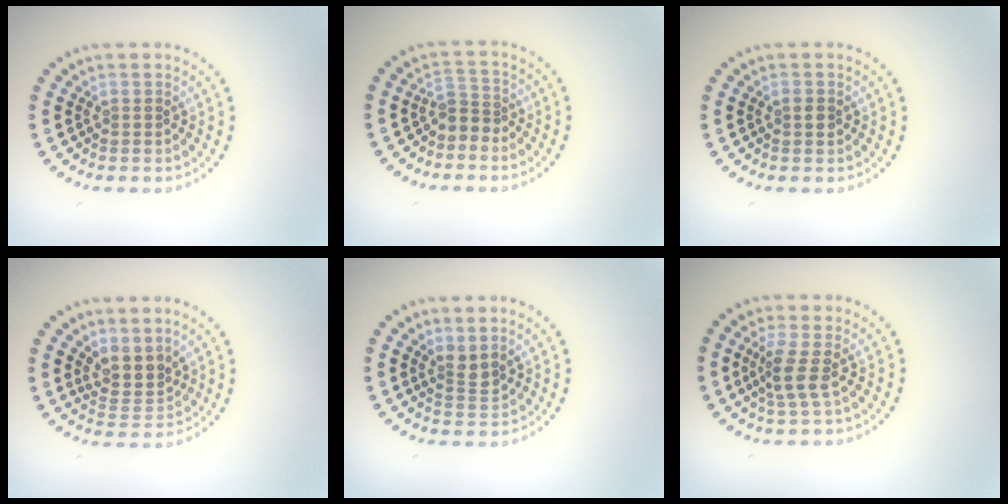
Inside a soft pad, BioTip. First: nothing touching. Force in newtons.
{"total": 2.3, "press": 1.7, "slide": 1.5}
{"total": 1.0, "press": 1.0, "slide": 0.1}
{"total": 2.8, "press": 2.1, "slide": 1.9}
{"total": 1.7, "press": 1.4, "slide": 1.1}
{"total": 2.5, "press": 2.0, "slide": 1.6}